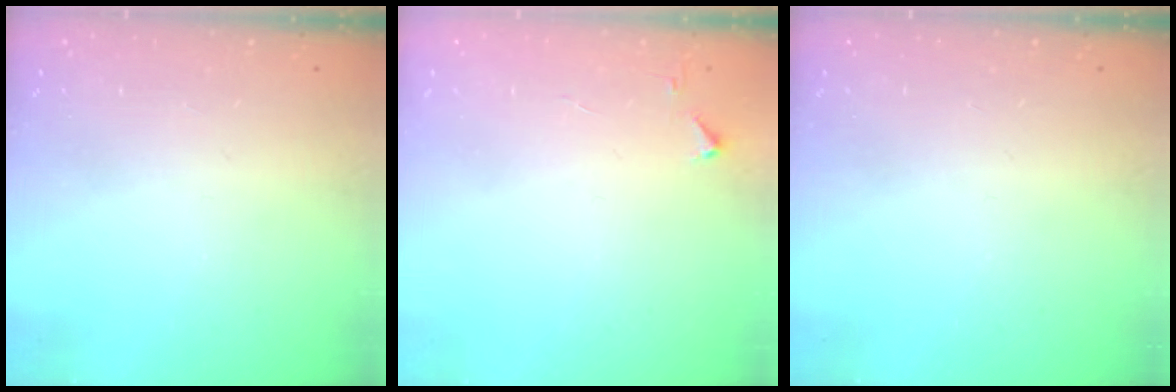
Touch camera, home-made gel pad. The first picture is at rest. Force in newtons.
{"total": 2.8, "press": 2.8, "slide": 0.4}
{"total": 0.0}